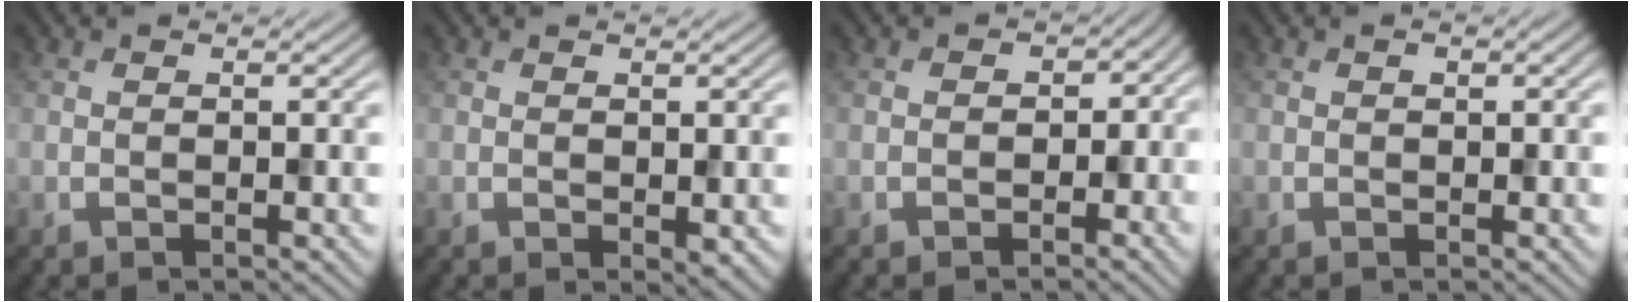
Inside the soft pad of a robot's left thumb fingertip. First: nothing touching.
{"total": 1.0, "force": [0.0, 0.6, 0.8], "torque": [-0.012, -0.004, 0.002]}
{"total": 1.9, "force": [-0.7, 1.7, 0.4], "torque": [0.002, -0.001, -0.012]}
{"total": 0.5, "force": [0.2, 0.3, 0.4], "torque": [-0.008, 0.002, 0.002]}